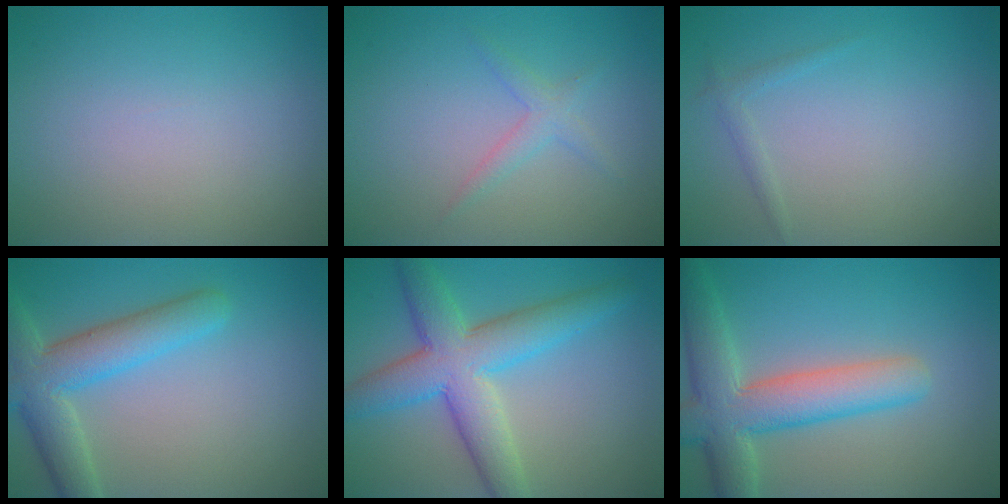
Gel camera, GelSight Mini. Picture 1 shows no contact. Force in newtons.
{"total": 1.6, "press": 1.6, "slide": 0.1}
{"total": 0.9, "press": 0.9, "slide": 0.1}
{"total": 6.0, "press": 6.0, "slide": 0.4}
{"total": 7.5, "press": 7.5, "slide": 0.3}
{"total": 7.1, "press": 7.1, "slide": 0.5}